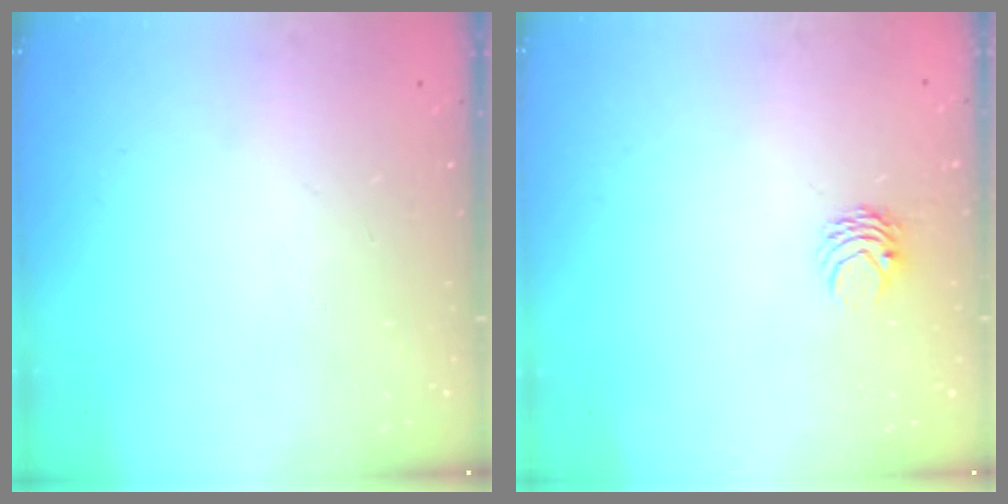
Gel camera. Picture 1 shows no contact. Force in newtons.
{"total": 3.2, "press": 3.2, "slide": 0.3}